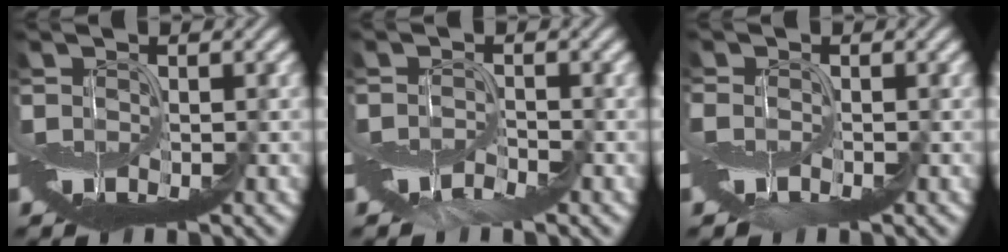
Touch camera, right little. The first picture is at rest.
{"total": 1.1, "force": [-1.0, -0.1, -0.3], "torque": [0.002, -0.003, -0.019]}
{"total": 1.1, "force": [-0.6, -0.4, -0.9], "torque": [0.015, 0.000, -0.013]}